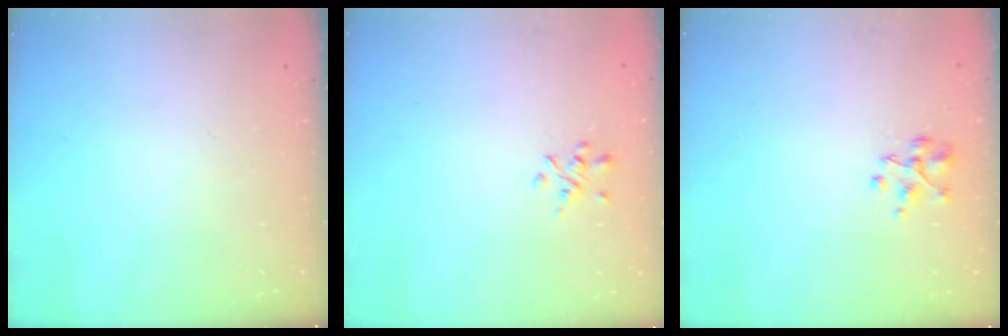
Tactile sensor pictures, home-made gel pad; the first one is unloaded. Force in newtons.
{"total": 1.8, "press": 1.6, "slide": 0.7}
{"total": 2.9, "press": 2.9, "slide": 0.2}